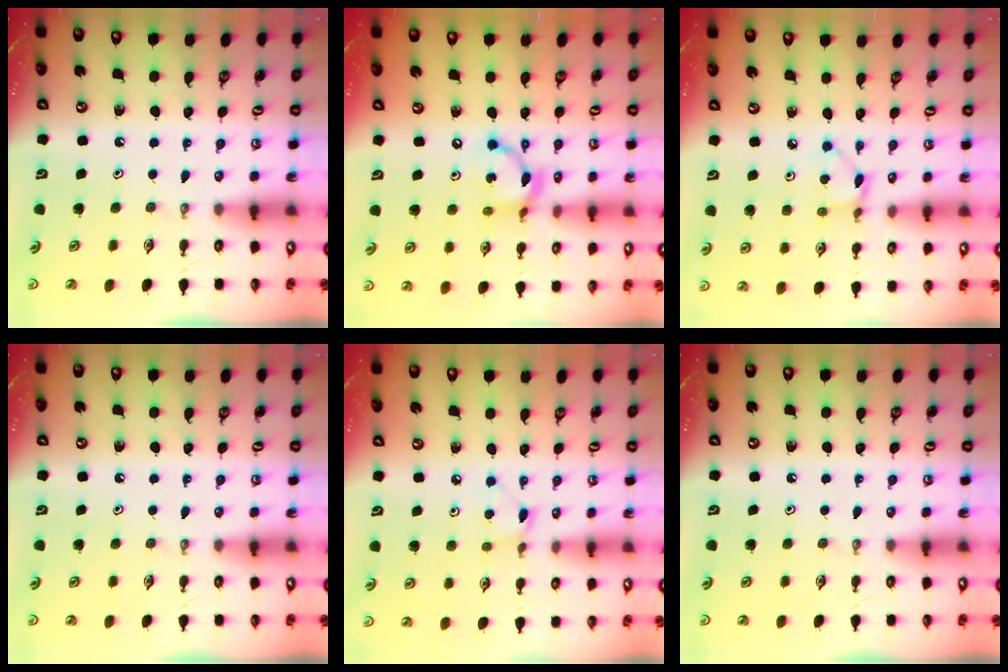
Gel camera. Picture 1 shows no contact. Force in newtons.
{"total": 10.6, "press": 10.6, "slide": 0.7}
{"total": 3.1, "press": 3.1, "slide": 0.4}
{"total": 0.0}
{"total": 3.1, "press": 3.0, "slide": 0.4}
{"total": 0.0}